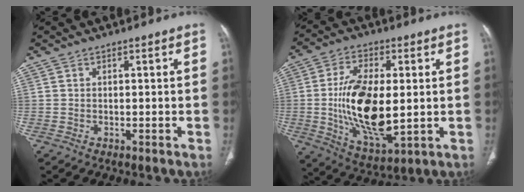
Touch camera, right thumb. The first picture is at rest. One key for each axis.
{"total": 17.6, "fx": -0.3, "fy": 8.3, "fz": 15.5, "tx": -0.281, "ty": -0.017, "tz": 0.003}